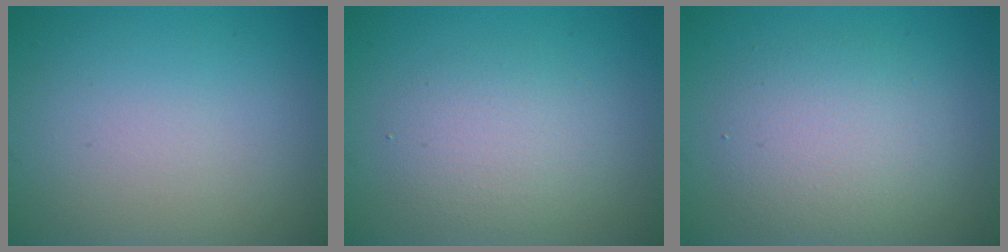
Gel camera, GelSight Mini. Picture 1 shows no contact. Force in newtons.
{"total": 3.0, "press": 3.0, "slide": 0.2}
{"total": 4.1, "press": 4.1, "slide": 0.1}